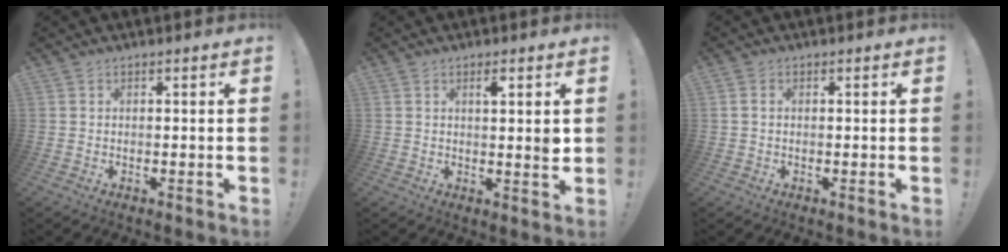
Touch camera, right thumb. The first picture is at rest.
{"total": 3.4, "force": [1.4, 0.4, 3.1], "torque": [-0.038, -0.009, 0.017]}
{"total": 1.4, "force": [0.4, 1.0, 0.8], "torque": [-0.018, 0.005, 0.007]}